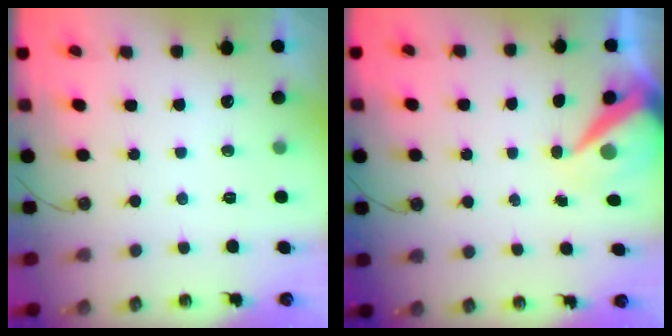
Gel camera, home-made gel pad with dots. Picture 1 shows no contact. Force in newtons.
{"total": 9.7, "press": 9.6, "slide": 0.9}